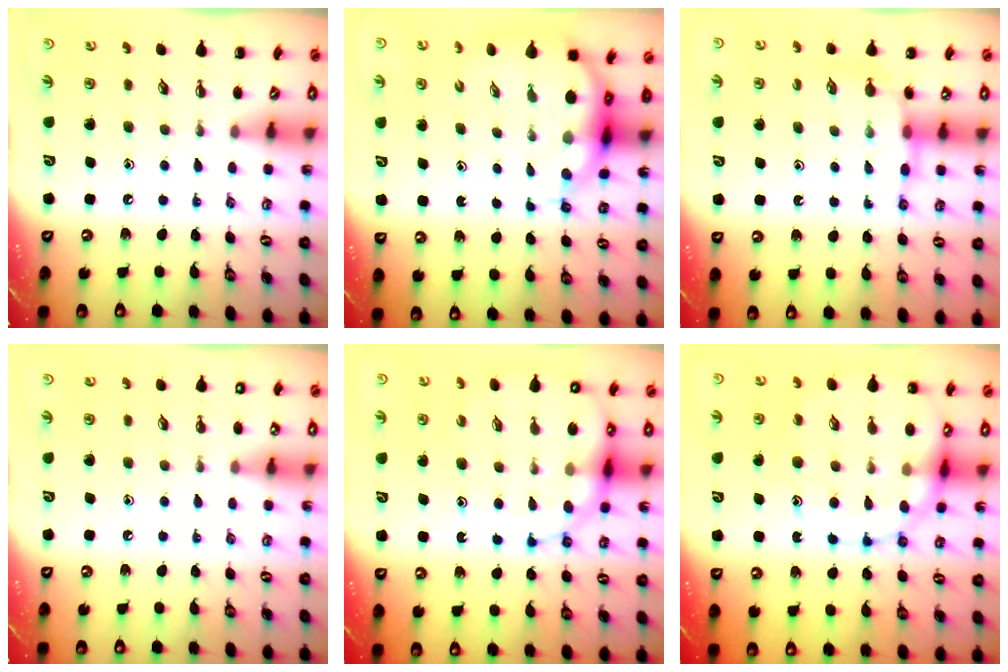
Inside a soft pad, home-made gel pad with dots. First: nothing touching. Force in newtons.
{"total": 8.3, "press": 7.9, "slide": 2.3}
{"total": 7.9, "press": 7.8, "slide": 0.8}
{"total": 1.4, "press": 1.4, "slide": 0.1}
{"total": 16.7, "press": 16.2, "slide": 4.1}
{"total": 18.7, "press": 18.6, "slide": 1.5}